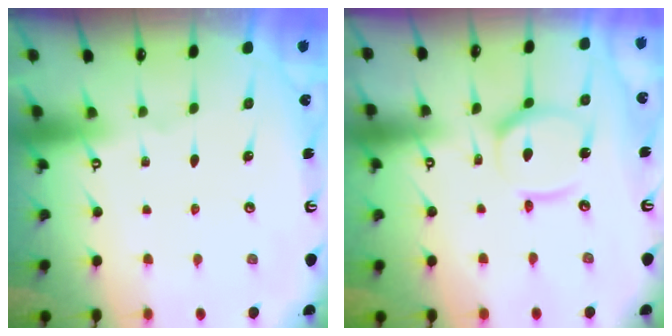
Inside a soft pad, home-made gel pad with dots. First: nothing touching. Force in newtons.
{"total": 11.6, "press": 11.5, "slide": 1.5}